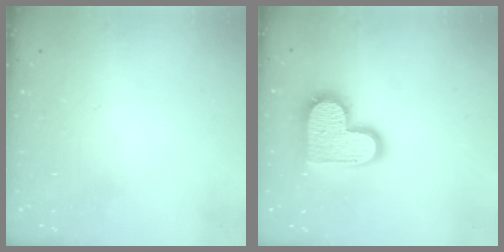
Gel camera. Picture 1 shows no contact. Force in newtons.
{"total": 16.2, "press": 16.1, "slide": 1.3}